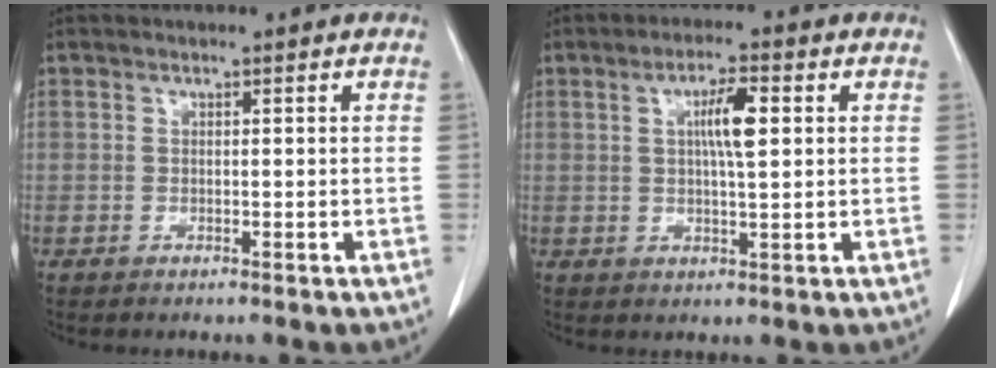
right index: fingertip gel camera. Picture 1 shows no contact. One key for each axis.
{"total": 5.4, "fx": 1.3, "fy": 0.7, "fz": 5.2, "tx": -0.093, "ty": 0.003, "tz": 0.022}